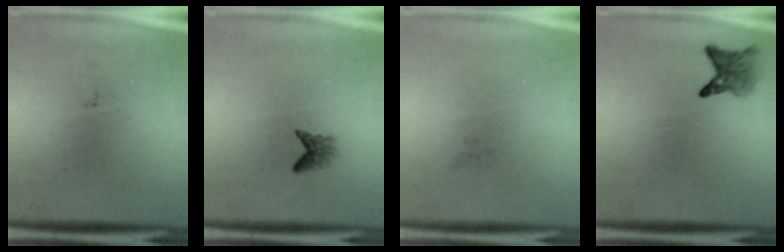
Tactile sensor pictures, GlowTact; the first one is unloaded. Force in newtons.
{"total": 1.6}
{"total": 0.0}
{"total": 2.7}